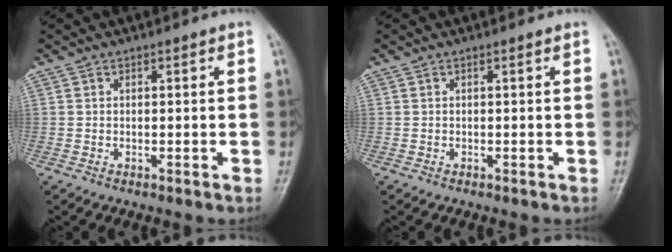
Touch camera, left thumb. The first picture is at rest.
{"total": 0.0}